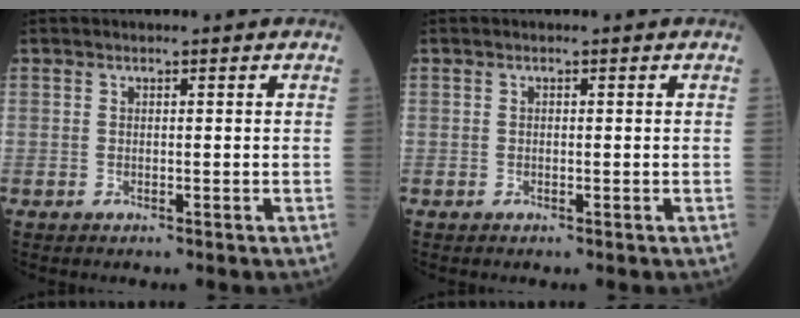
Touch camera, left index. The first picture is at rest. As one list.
[{"total": 0.0}]